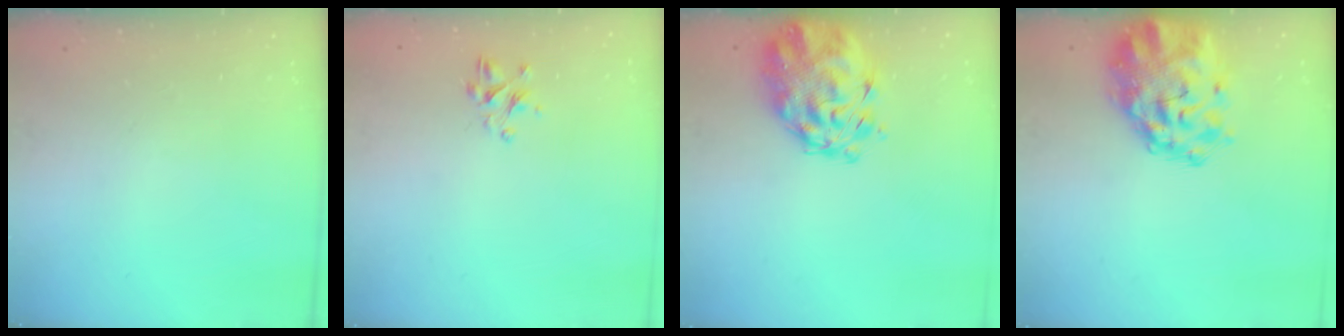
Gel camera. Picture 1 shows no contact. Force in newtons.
{"total": 2.8, "press": 2.7, "slide": 0.9}
{"total": 6.4, "press": 6.1, "slide": 2.2}
{"total": 3.8, "press": 3.5, "slide": 1.3}